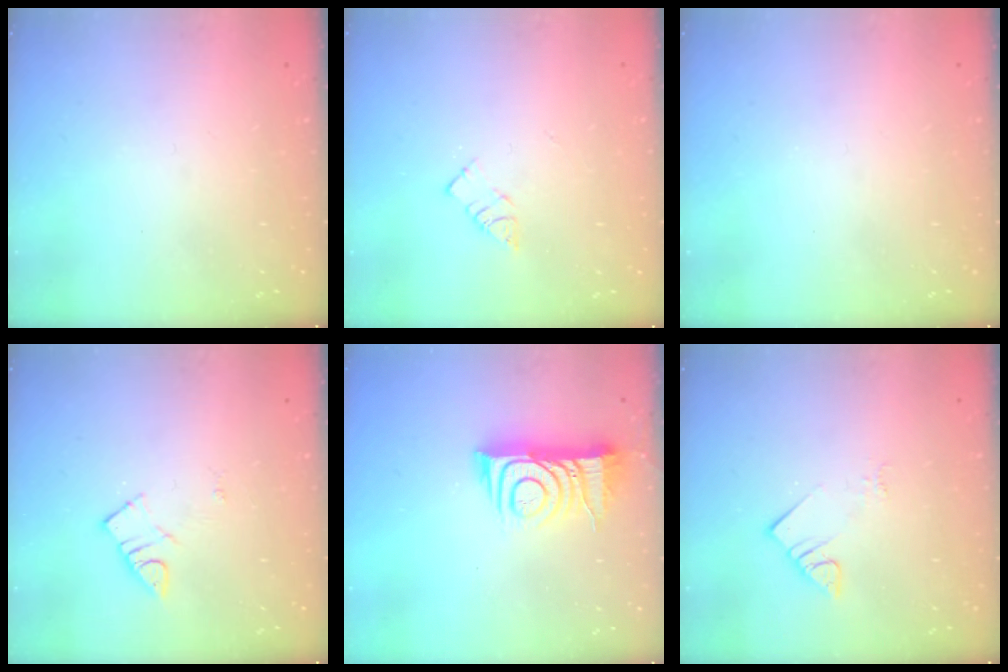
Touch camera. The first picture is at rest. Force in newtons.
{"total": 5.1, "press": 5.1, "slide": 0.2}
{"total": 0.0}
{"total": 3.4, "press": 3.4, "slide": 0.5}
{"total": 12.0, "press": 12.0, "slide": 1.1}
{"total": 4.7, "press": 4.7, "slide": 0.4}